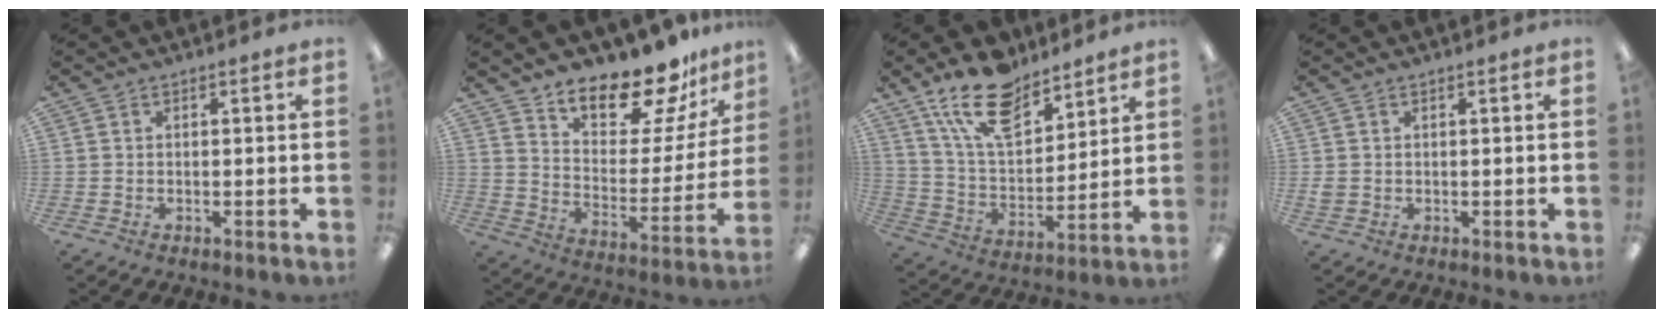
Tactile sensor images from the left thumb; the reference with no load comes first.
{"total": 16.0, "force": [14.3, 4.7, 5.3], "torque": [-0.094, -0.127, 0.250]}
{"total": 16.8, "force": [12.2, 7.8, 8.5], "torque": [-0.163, -0.058, 0.223]}
{"total": 1.3, "force": [0.3, 1.1, 0.5], "torque": [-0.010, 0.003, 0.004]}